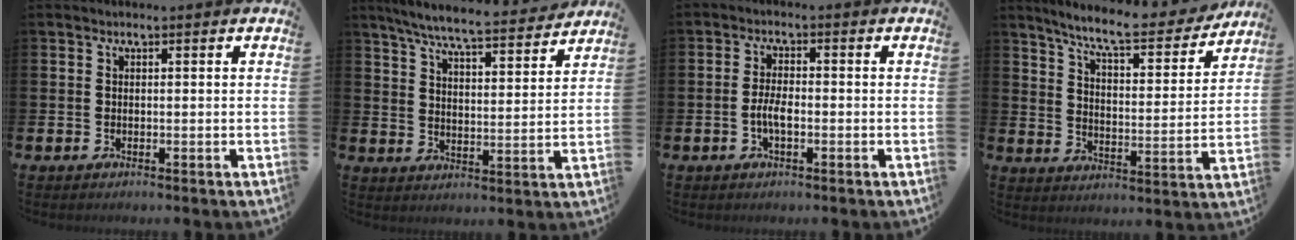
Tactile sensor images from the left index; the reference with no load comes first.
{"total": 7.3, "force": [6.9, 0.4, 2.5], "torque": [-0.064, -0.050, 0.116]}
{"total": 3.0, "force": [-0.8, 1.2, 2.6], "torque": [-0.051, 0.000, -0.020]}
{"total": 8.5, "force": [7.6, 1.2, 3.5], "torque": [-0.090, -0.049, 0.128]}